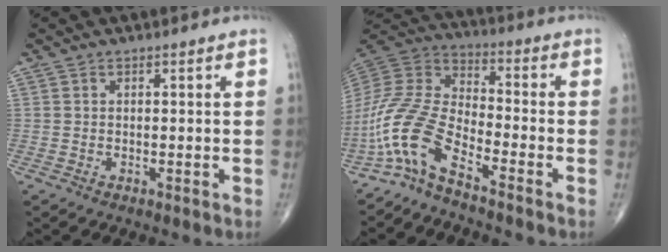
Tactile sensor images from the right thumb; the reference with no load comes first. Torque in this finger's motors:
{"motor_torque": [0.69, 0.83, 1.60, -1.18, 0.24]}